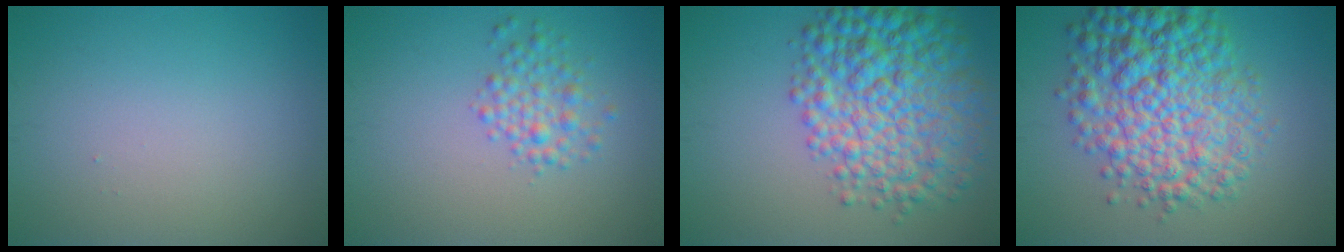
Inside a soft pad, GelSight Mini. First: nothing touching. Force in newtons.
{"total": 3.2, "press": 3.2, "slide": 0.0}
{"total": 9.4, "press": 9.4, "slide": 0.2}
{"total": 9.7, "press": 9.7, "slide": 0.1}